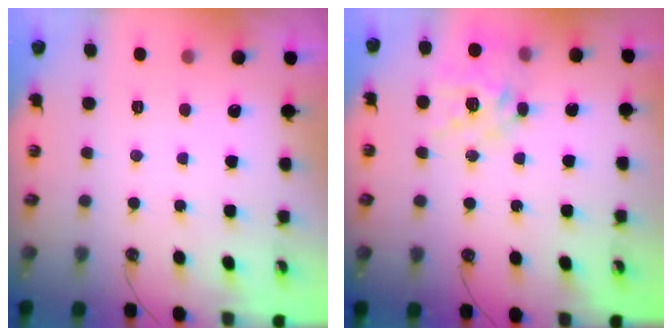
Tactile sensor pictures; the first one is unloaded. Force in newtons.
{"total": 14.7, "press": 14.7, "slide": 1.4}